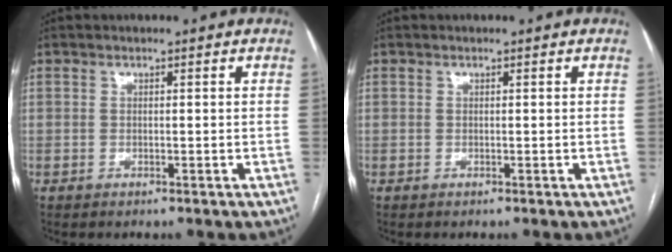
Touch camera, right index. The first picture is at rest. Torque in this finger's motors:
{"motor_torque": [0.00, 0.00, 0.00, 0.00]}